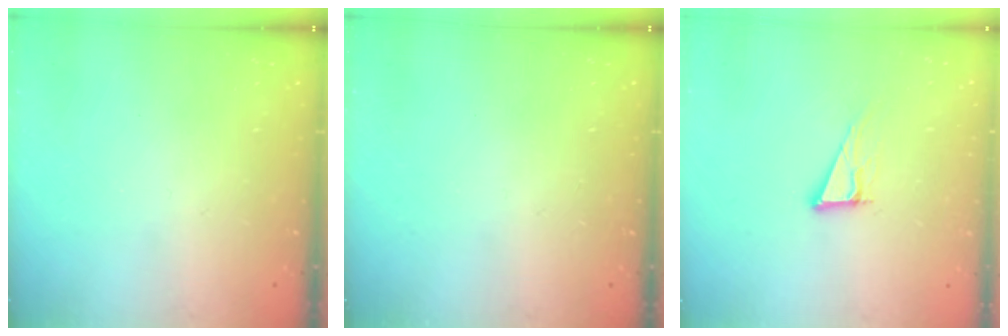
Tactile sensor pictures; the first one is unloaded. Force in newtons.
{"total": 0.0}
{"total": 11.3, "press": 10.9, "slide": 3.3}